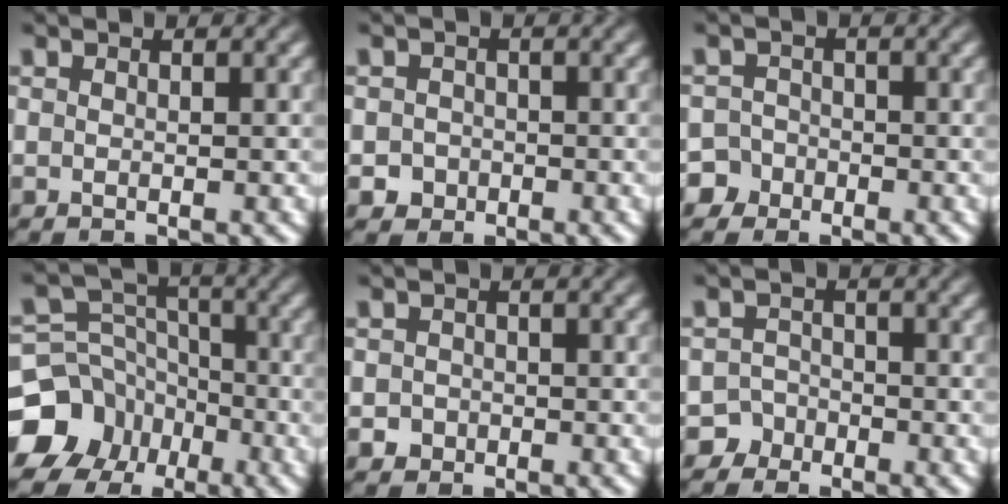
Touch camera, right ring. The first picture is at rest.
{"total": 3.2, "force": [-1.4, 2.8, 0.5], "torque": [-0.015, -0.018, -0.019]}
{"total": 4.6, "force": [-2.6, 3.8, 0.4], "torque": [-0.012, -0.018, -0.046]}
{"total": 13.3, "force": [-4.1, 11.7, 4.9], "torque": [-0.082, -0.049, -0.070]}
{"total": 2.1, "force": [-1.0, 1.8, 0.1], "torque": [-0.010, -0.016, -0.011]}
{"total": 4.4, "force": [-3.0, 3.3, 0.1], "torque": [-0.002, -0.012, -0.054]}